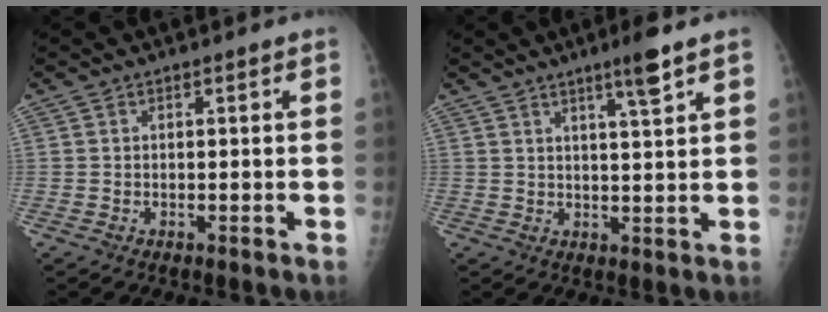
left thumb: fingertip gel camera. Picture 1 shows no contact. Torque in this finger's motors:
{"motor_torque": [0.05, 0.09, -0.09, -0.20, 0.11]}